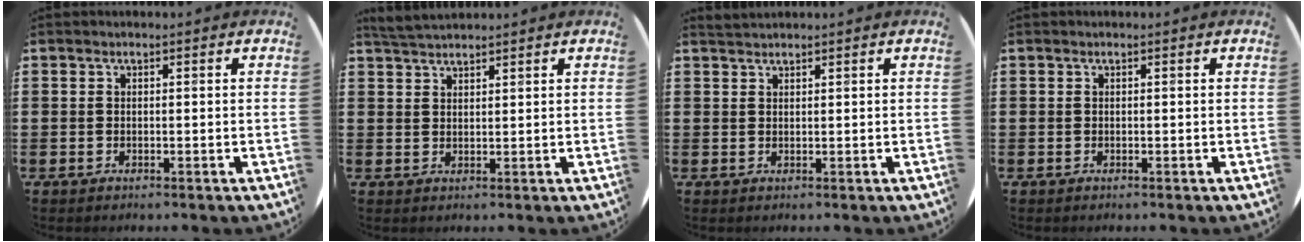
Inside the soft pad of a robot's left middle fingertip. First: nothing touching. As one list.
[{"total": 2.8, "force": [2.7, 0.4, 0.6], "torque": [-0.017, -0.002, 0.052]}, {"total": 1.0, "force": [1.0, 0.0, 0.0], "torque": [-0.001, 0.000, 0.020]}, {"total": 0.0}]